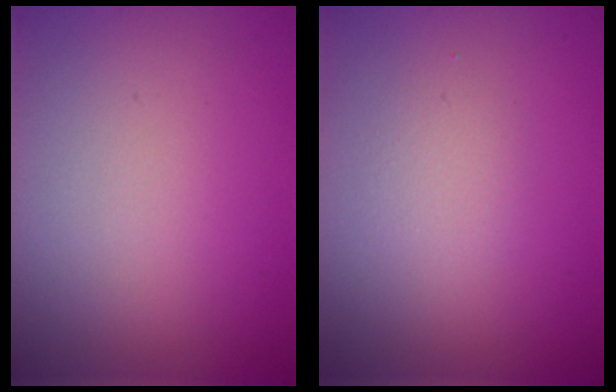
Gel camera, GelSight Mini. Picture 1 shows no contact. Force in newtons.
{"total": 1.3, "press": 1.3, "slide": 0.2}